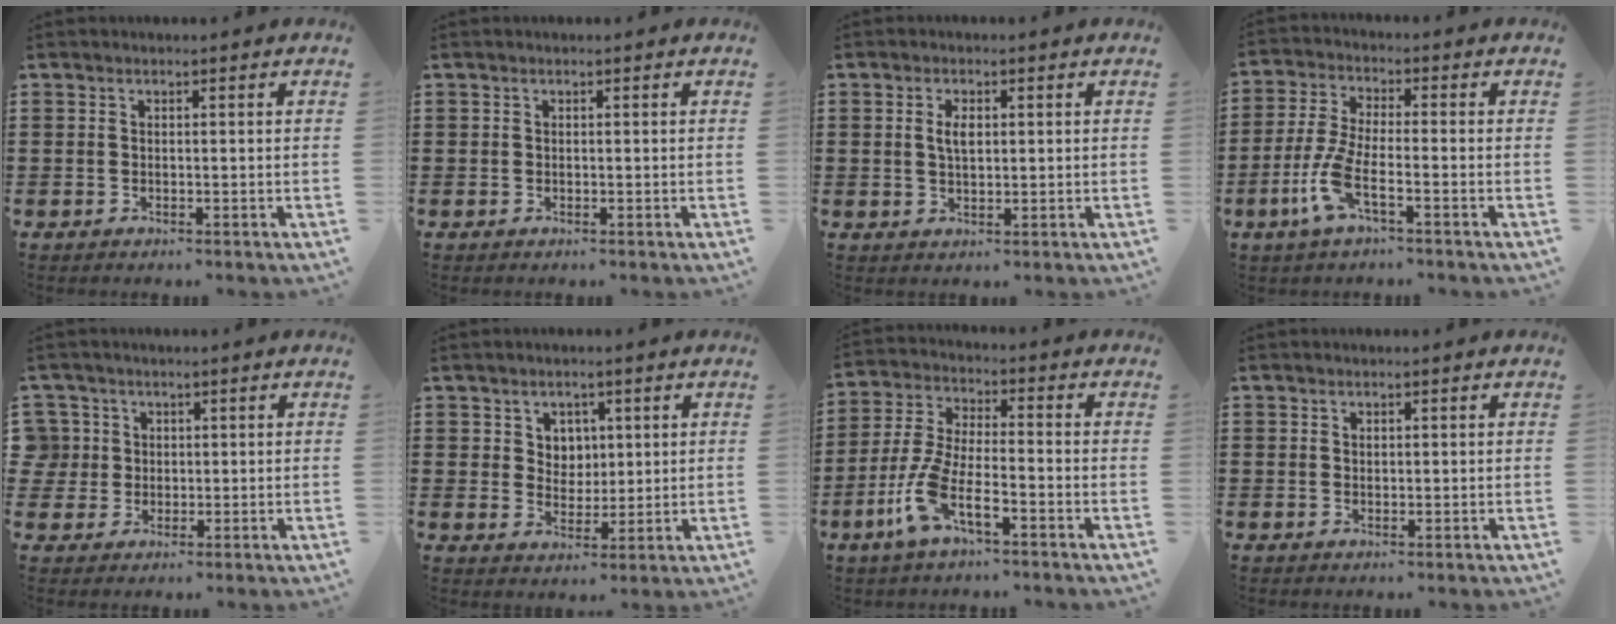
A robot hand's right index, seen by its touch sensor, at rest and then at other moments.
{"total": 0.0}
{"total": 2.9, "force": [0.6, 1.3, 2.5], "torque": [-0.052, 0.007, 0.008]}
{"total": 7.2, "force": [-3.5, 1.6, 6.0], "torque": [-0.156, -0.021, -0.072]}
{"total": 3.8, "force": [0.7, 3.8, 0.3], "torque": [-0.025, 0.014, 0.011]}
{"total": 4.0, "force": [2.0, 3.5, 0.6], "torque": [-0.022, 0.009, 0.034]}
{"total": 8.2, "force": [-4.6, 1.8, 6.6], "torque": [-0.173, -0.019, -0.095]}
{"total": 0.6, "force": [0.3, 0.4, 0.2], "torque": [-0.004, 0.002, 0.007]}